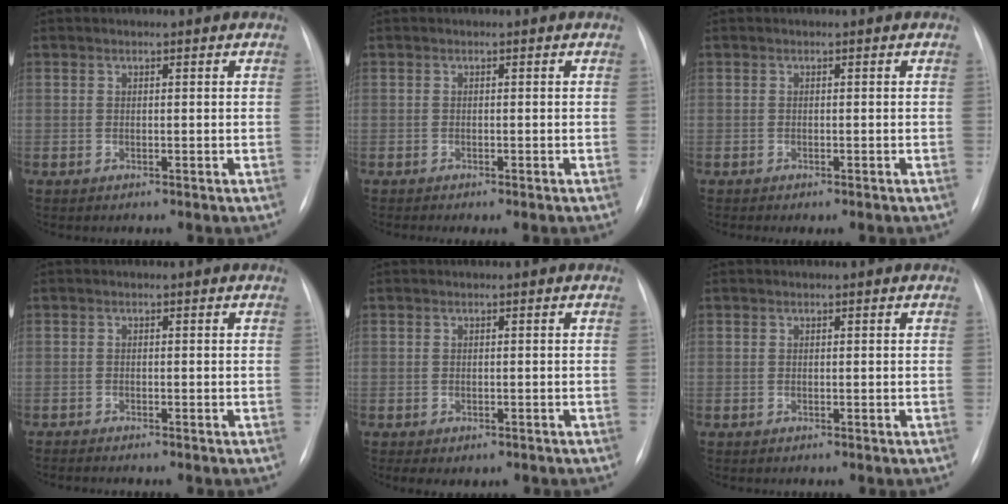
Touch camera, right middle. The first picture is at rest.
{"total": 1.6, "force": [-1.2, 0.0, 1.0], "torque": [-0.012, -0.005, -0.013]}
{"total": 1.4, "force": [-1.1, 0.2, 0.8], "torque": [-0.010, -0.005, -0.011]}
{"total": 2.0, "force": [-1.7, 0.0, 0.9], "torque": [-0.017, -0.006, -0.024]}
{"total": 2.7, "force": [-1.7, 1.5, 1.4], "torque": [-0.019, -0.002, -0.014]}
{"total": 0.0}